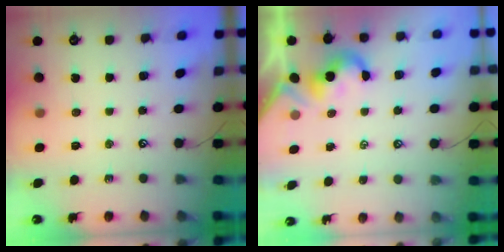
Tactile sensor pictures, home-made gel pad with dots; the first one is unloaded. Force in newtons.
{"total": 2.1, "press": 2.1, "slide": 0.4}